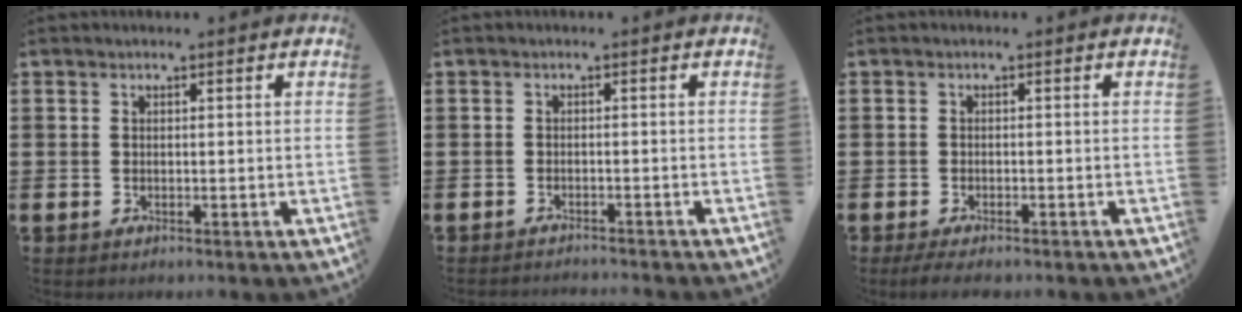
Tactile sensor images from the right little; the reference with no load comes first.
{"total": 1.1, "force": [-1.1, -0.1, -0.1], "torque": [-0.001, 0.002, -0.022]}
{"total": 1.4, "force": [-1.0, 0.3, 0.9], "torque": [-0.016, 0.000, -0.019]}